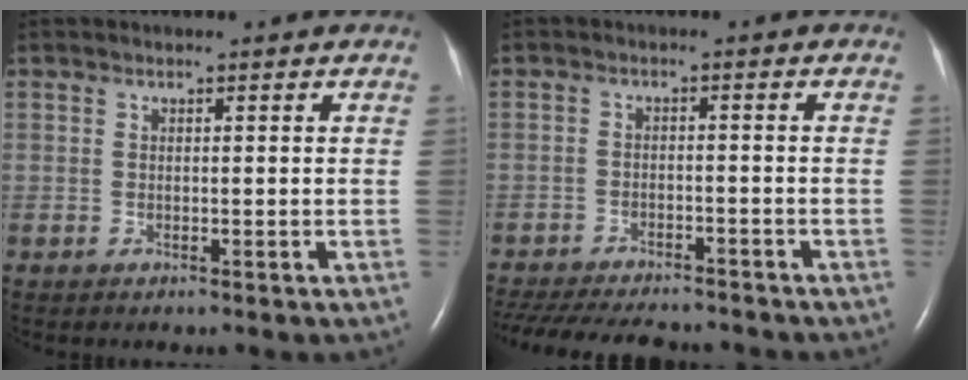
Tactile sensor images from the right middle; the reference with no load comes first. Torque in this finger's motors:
{"motor_torque": [0.21, -0.25, 0.29, 0.08]}